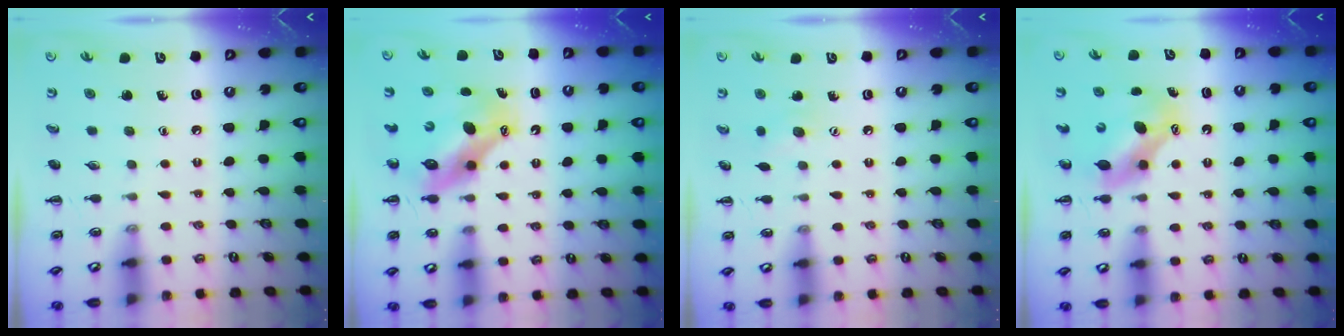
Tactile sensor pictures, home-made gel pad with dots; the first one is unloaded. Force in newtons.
{"total": 7.6, "press": 7.4, "slide": 1.6}
{"total": 5.0, "press": 4.9, "slide": 1.1}
{"total": 7.0, "press": 6.9, "slide": 1.2}